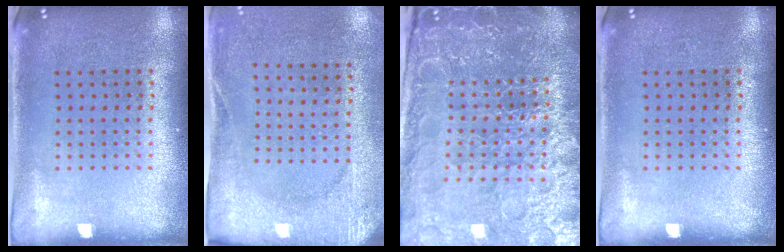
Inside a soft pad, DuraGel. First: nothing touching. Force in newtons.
{"total": 2.7, "press": 2.3, "slide": 1.3}
{"total": 5.8, "press": 5.2, "slide": 2.6}
{"total": 0.0}